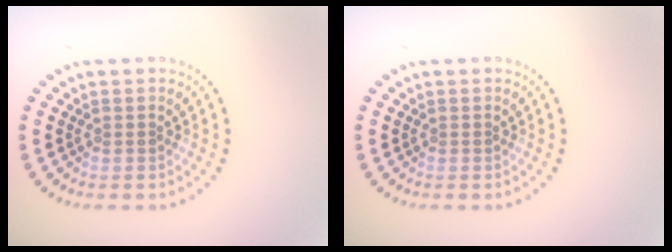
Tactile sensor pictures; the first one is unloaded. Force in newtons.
{"total": 0.0}